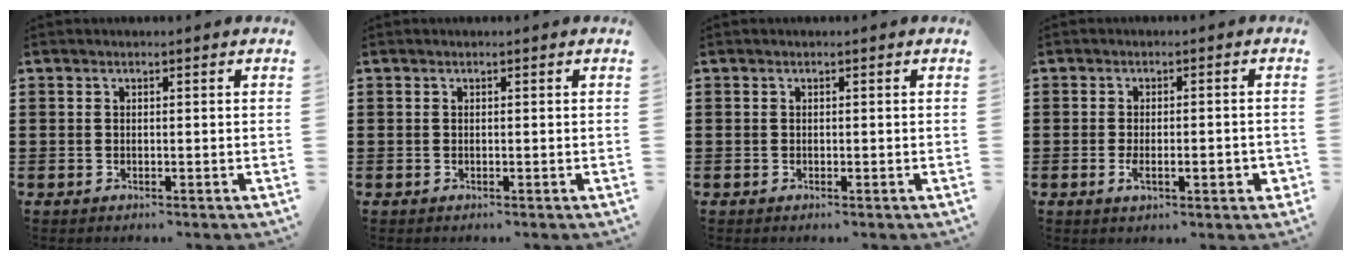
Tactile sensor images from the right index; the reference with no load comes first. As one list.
[{"total": 0.0}, {"total": 0.0}, {"total": 4.0, "force": [-1.2, 1.2, 3.7], "torque": [-0.059, -0.003, -0.025]}]